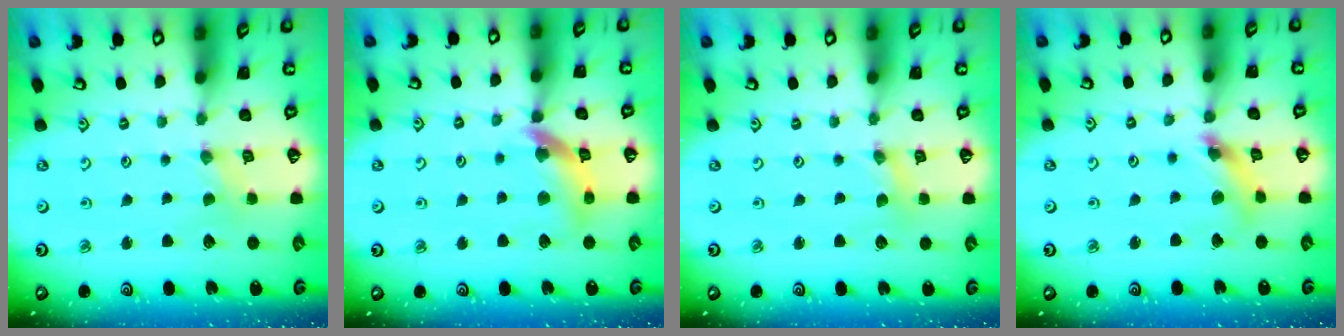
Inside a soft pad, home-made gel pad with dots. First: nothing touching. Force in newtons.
{"total": 12.4, "press": 12.2, "slide": 1.7}
{"total": 1.2, "press": 1.2, "slide": 0.2}
{"total": 8.4, "press": 8.4, "slide": 0.8}